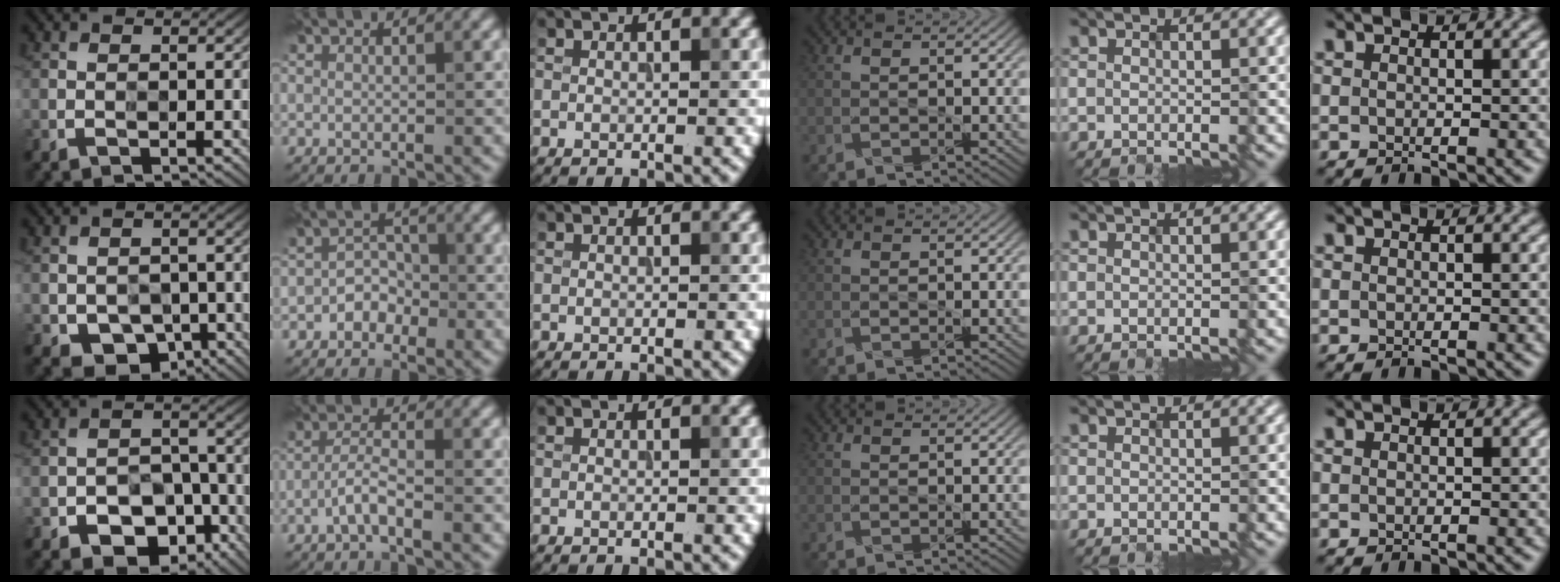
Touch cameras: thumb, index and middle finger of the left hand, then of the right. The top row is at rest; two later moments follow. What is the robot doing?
{"motion": "extract", "object": "file holder"}